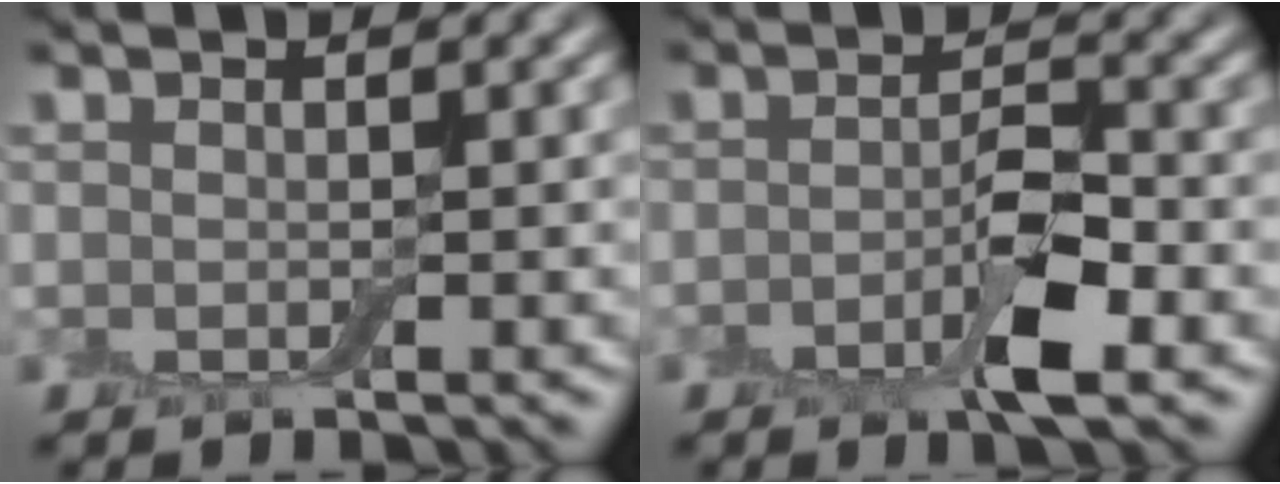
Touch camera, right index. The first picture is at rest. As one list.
[{"total": 4.0, "force": [-1.6, 1.1, 3.5], "torque": [-0.060, 0.000, -0.033]}]